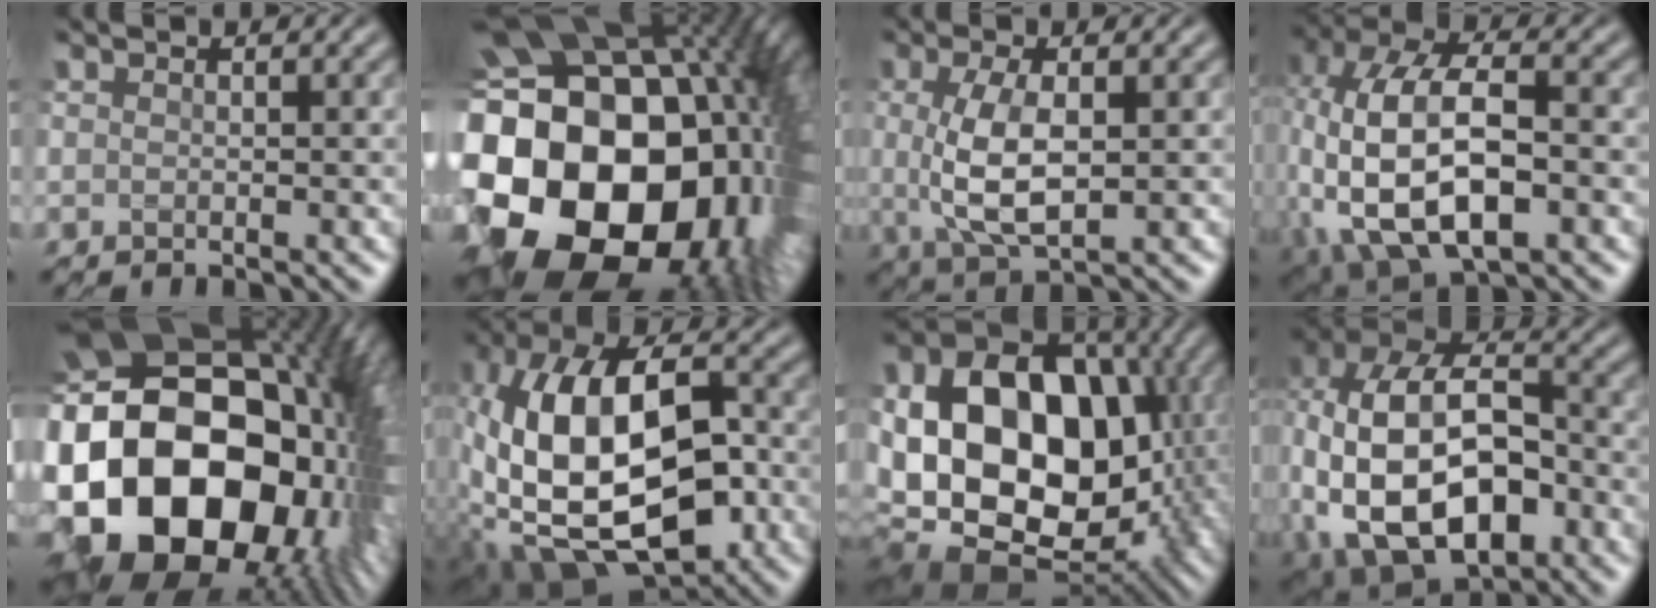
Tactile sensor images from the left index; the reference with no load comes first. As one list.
[{"total": 23.4, "force": [-2.2, 17.7, 15.1], "torque": [-0.265, -0.046, -0.067]}, {"total": 5.6, "force": [0.4, 2.1, 5.2], "torque": [-0.119, 0.000, 0.010]}, {"total": 13.3, "force": [-1.8, 7.2, 11.0], "torque": [-0.239, 0.001, -0.030]}, {"total": 22.9, "force": [-2.4, 16.6, 15.6], "torque": [-0.323, -0.056, -0.013]}, {"total": 16.4, "force": [-2.4, 9.0, 13.5], "torque": [-0.264, 0.016, -0.037]}, {"total": 20.4, "force": [-0.9, 14.9, 13.8], "torque": [-0.258, -0.018, 0.010]}, {"total": 15.7, "force": [-2.3, 10.4, 11.6], "torque": [-0.241, -0.007, -0.007]}]